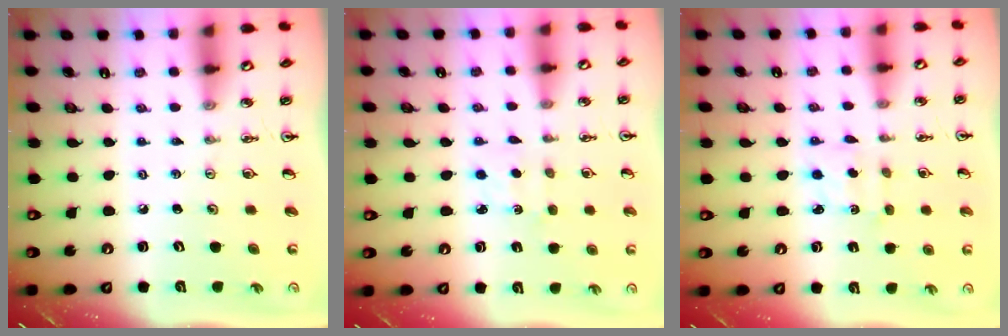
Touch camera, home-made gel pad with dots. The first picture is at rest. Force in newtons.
{"total": 0.9, "press": 0.9, "slide": 0.2}
{"total": 1.9, "press": 1.8, "slide": 0.6}